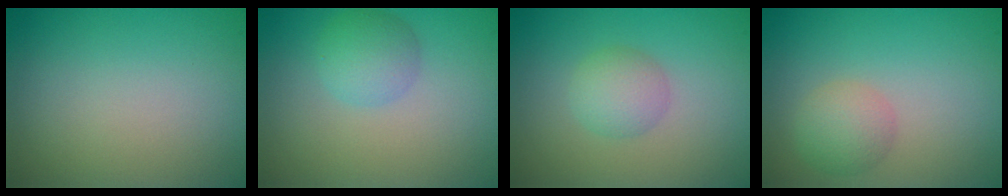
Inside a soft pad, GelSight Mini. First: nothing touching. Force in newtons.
{"total": 2.8, "press": 2.8, "slide": 0.1}
{"total": 2.4, "press": 2.4, "slide": 0.0}
{"total": 2.6, "press": 2.6, "slide": 0.0}